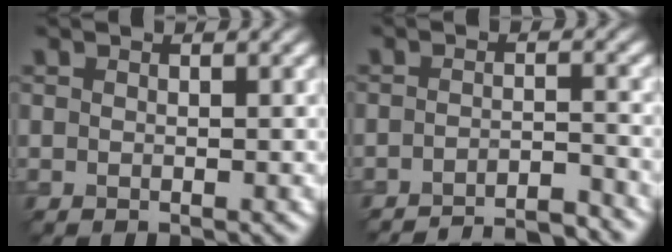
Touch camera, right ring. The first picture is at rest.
{"total": 7.0, "force": [-6.6, 1.1, 2.3], "torque": [-0.025, 0.002, -0.086]}